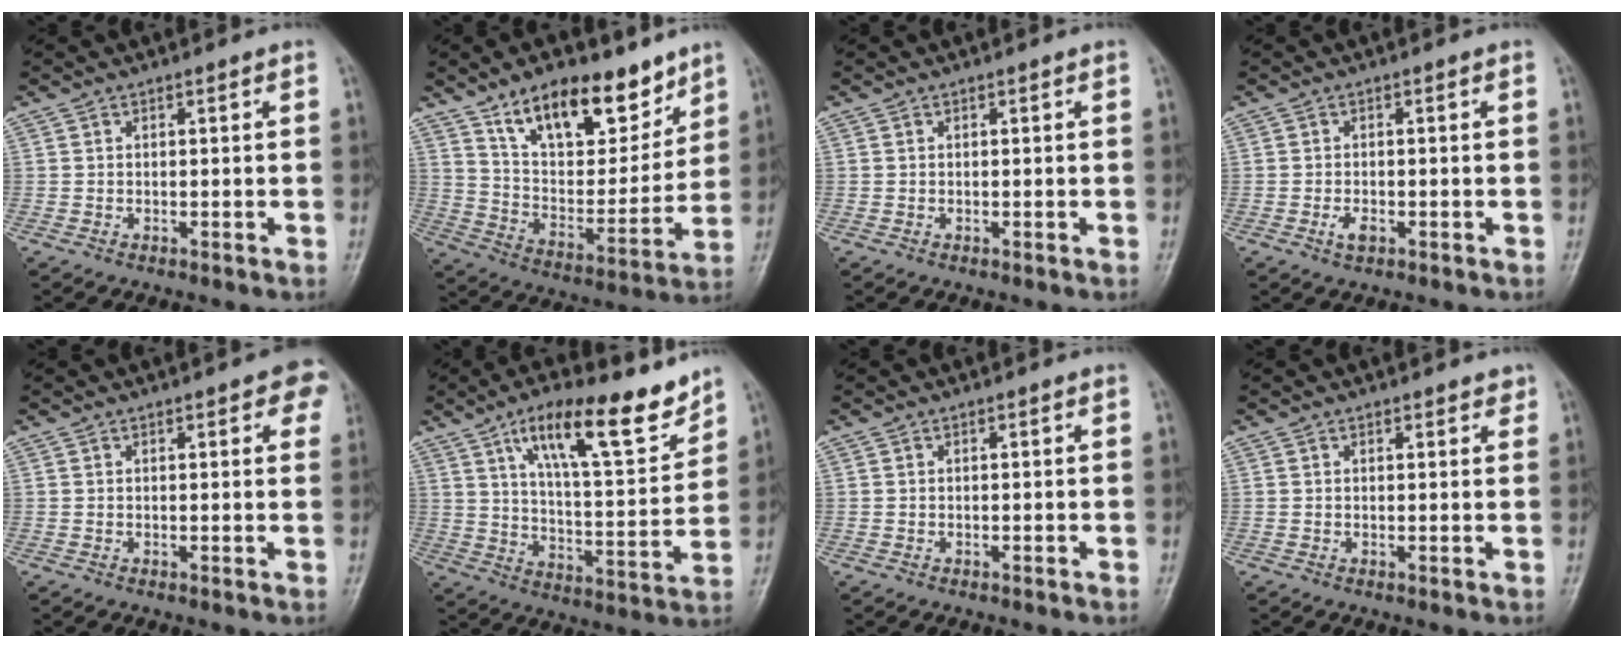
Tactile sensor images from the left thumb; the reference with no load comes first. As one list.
[{"total": 19.2, "force": [12.9, 9.0, 11.1], "torque": [-0.120, -0.070, 0.222]}, {"total": 0.0}, {"total": 2.2, "force": [-0.9, 1.2, 1.5], "torque": [-0.027, 0.000, -0.017]}, {"total": 5.0, "force": [2.5, 2.1, 3.8], "torque": [-0.018, -0.003, 0.020]}, {"total": 18.4, "force": [11.6, 5.6, 13.1], "torque": [-0.172, -0.059, 0.195]}, {"total": 0.0}, {"total": 1.8, "force": [1.4, 0.9, 0.7], "torque": [0.007, -0.006, 0.011]}]